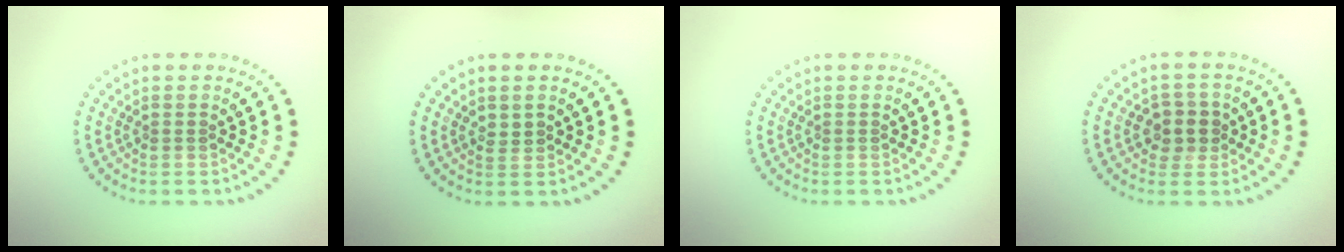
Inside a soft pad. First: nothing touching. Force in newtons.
{"total": 0.9, "press": 0.8, "slide": 0.4}
{"total": 0.0}
{"total": 2.4, "press": 2.3, "slide": 0.8}